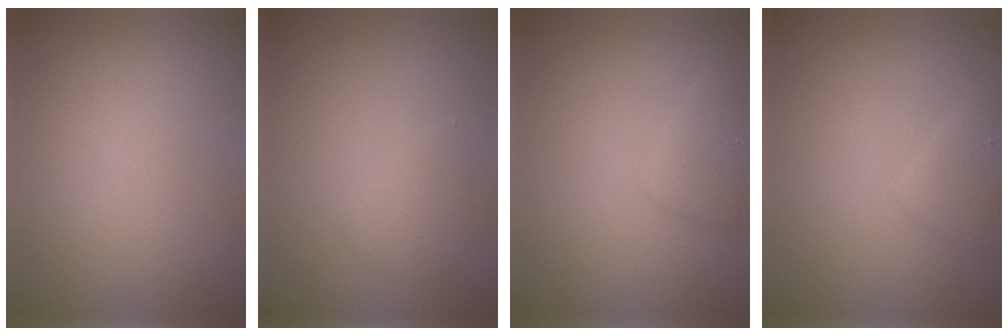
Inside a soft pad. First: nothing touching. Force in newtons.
{"total": 1.5, "press": 1.5, "slide": 0.2}
{"total": 1.8, "press": 1.8, "slide": 0.2}
{"total": 2.2, "press": 2.2, "slide": 0.1}